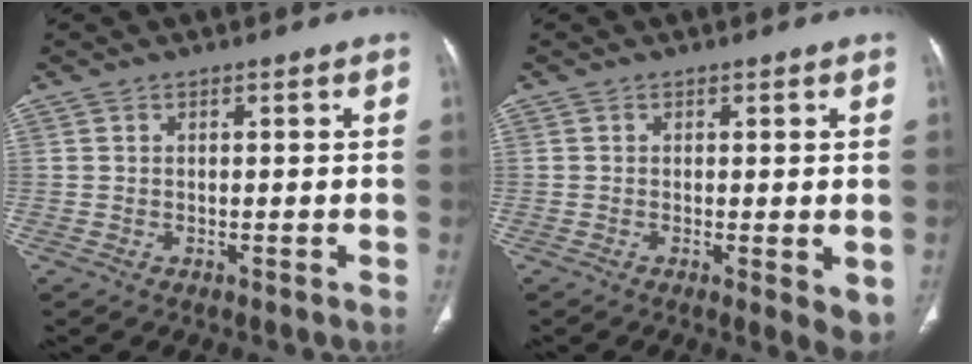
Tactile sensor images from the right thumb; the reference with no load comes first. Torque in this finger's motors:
{"motor_torque": [-0.30, 0.17, -0.17, -0.17, 0.03]}